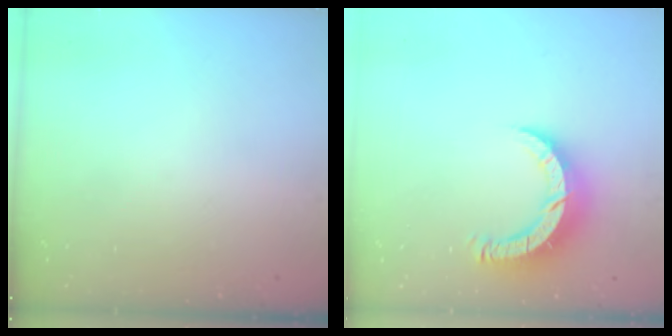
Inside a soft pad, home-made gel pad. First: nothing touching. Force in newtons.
{"total": 9.4, "press": 9.4, "slide": 0.7}